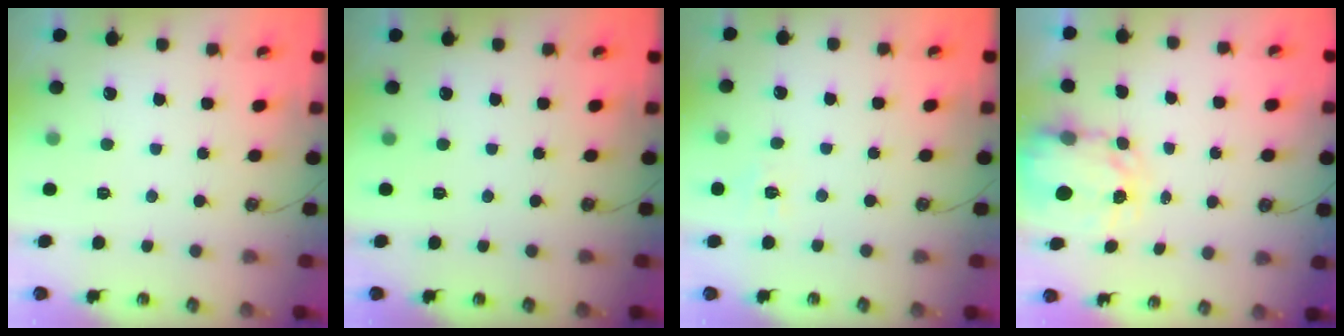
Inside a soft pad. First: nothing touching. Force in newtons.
{"total": 0.0}
{"total": 6.6, "press": 6.6, "slide": 0.5}
{"total": 3.7, "press": 3.7, "slide": 0.3}